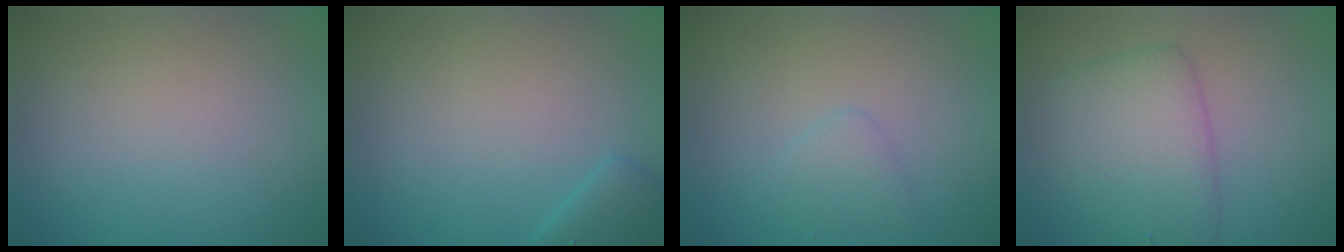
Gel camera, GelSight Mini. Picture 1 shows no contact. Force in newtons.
{"total": 1.8, "press": 1.8, "slide": 0.1}
{"total": 1.4, "press": 1.4, "slide": 0.0}
{"total": 5.5, "press": 5.5, "slide": 0.2}